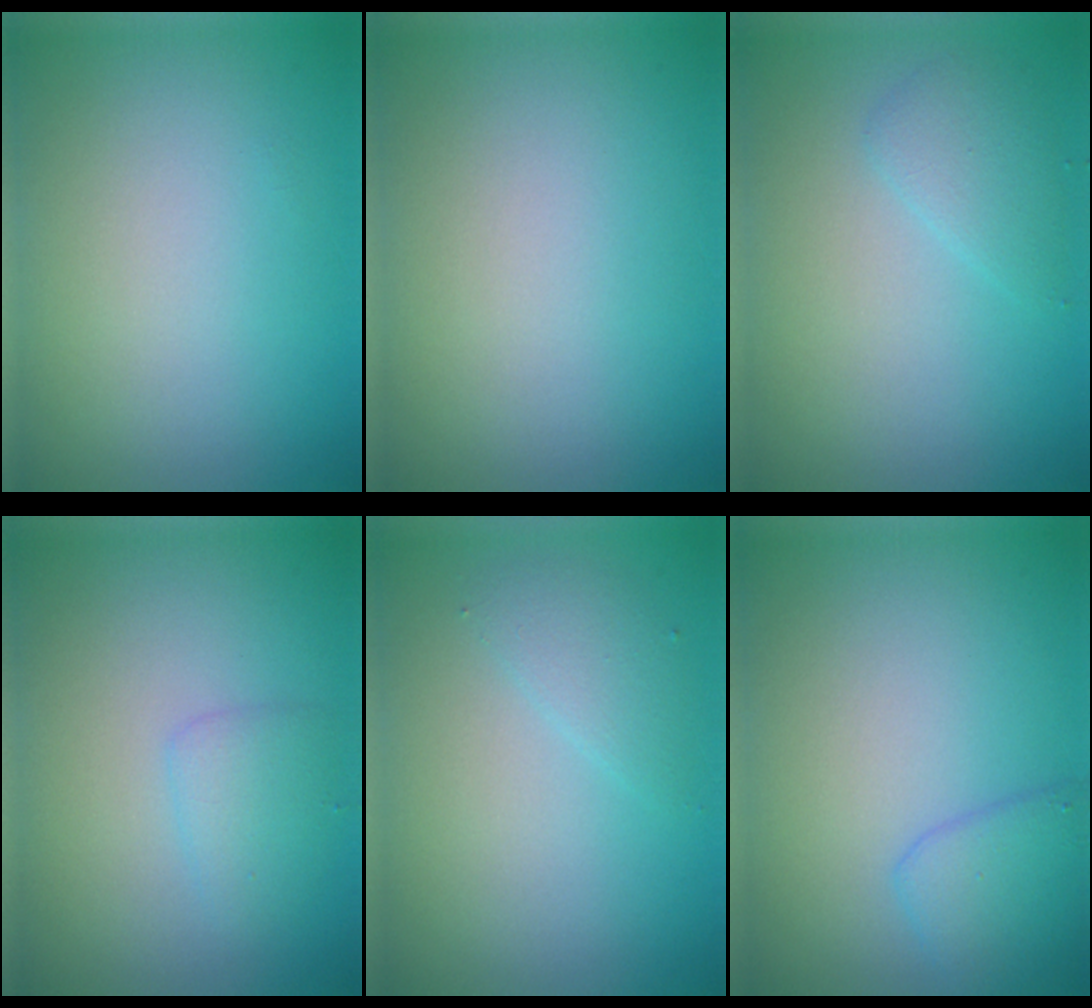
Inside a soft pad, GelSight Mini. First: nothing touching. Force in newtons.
{"total": 0.0}
{"total": 1.8, "press": 1.8, "slide": 0.1}
{"total": 1.8, "press": 1.8, "slide": 0.0}
{"total": 1.6, "press": 1.6, "slide": 0.3}
{"total": 2.5, "press": 2.5, "slide": 0.2}